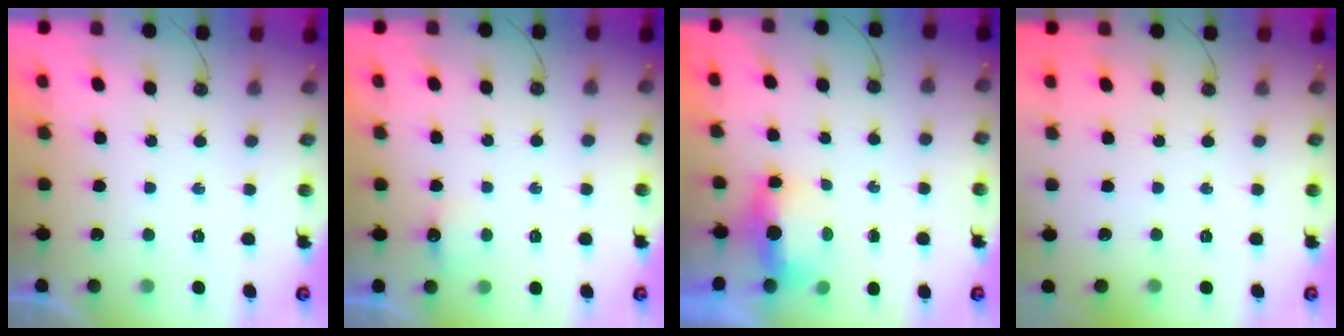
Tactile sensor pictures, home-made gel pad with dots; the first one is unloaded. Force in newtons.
{"total": 2.8, "press": 2.7, "slide": 0.4}
{"total": 7.7, "press": 5.5, "slide": 5.4}
{"total": 0.0}